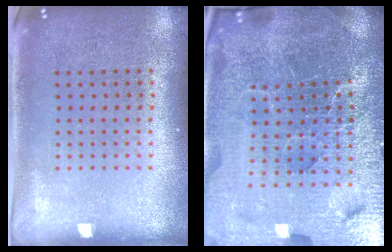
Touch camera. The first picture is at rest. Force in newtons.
{"total": 7.1, "press": 6.2, "slide": 3.5}